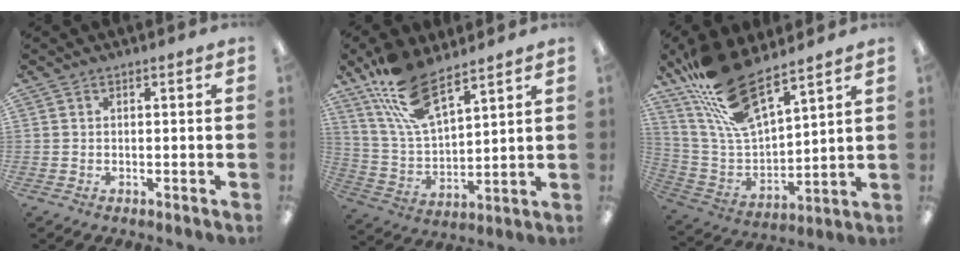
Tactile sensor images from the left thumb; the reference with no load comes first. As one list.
[{"total": 15.8, "force": [11.1, 5.9, 9.6], "torque": [-0.205, -0.036, 0.202]}, {"total": 19.2, "force": [14.9, 6.1, 10.4], "torque": [-0.217, -0.082, 0.270]}]